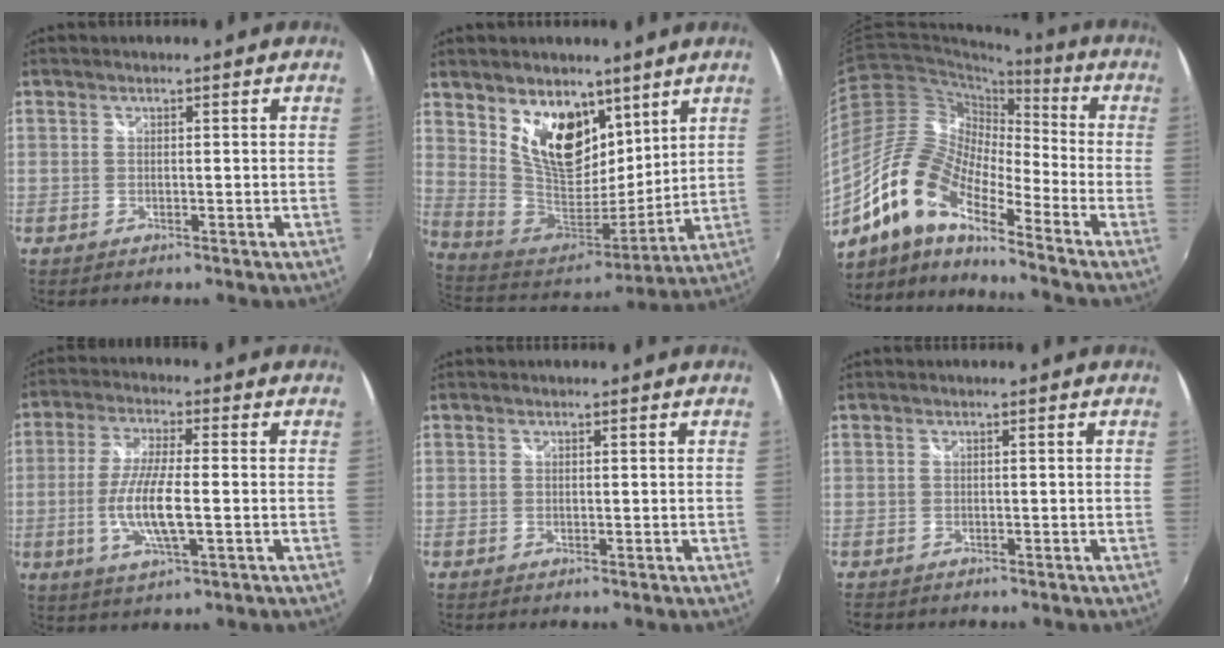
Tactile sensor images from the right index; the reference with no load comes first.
{"total": 17.8, "force": [9.4, 10.5, 11.0], "torque": [-0.212, 0.001, 0.186]}
{"total": 15.3, "force": [-9.9, 5.3, 10.4], "torque": [-0.188, 0.004, -0.207]}
{"total": 9.7, "force": [-1.9, 2.2, 9.2], "torque": [-0.188, -0.009, -0.037]}
{"total": 0.0}
{"total": 1.4, "force": [-0.9, 1.1, 0.1], "torque": [-0.009, 0.001, -0.015]}